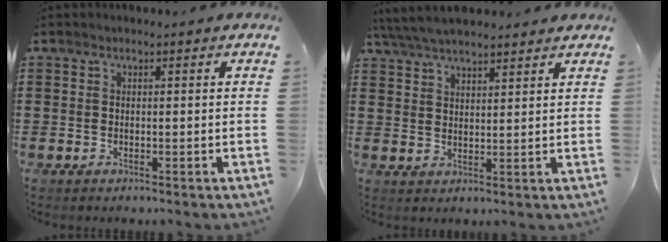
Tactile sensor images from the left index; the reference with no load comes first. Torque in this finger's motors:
{"motor_torque": [1.10, -1.04, 0.05, 0.21]}